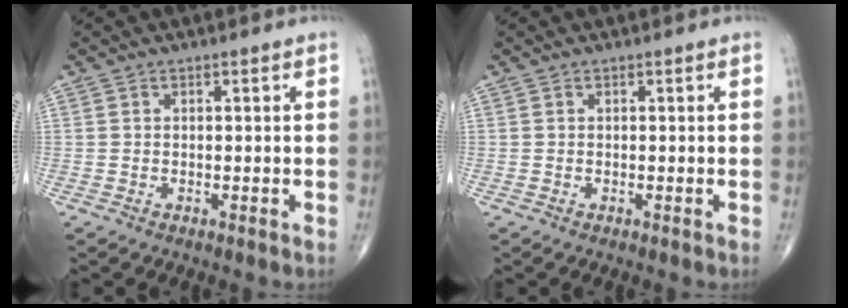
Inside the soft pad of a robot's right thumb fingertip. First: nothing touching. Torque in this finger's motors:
{"motor_torque": [-0.01, 0.00, 0.00, 0.00, 0.00]}